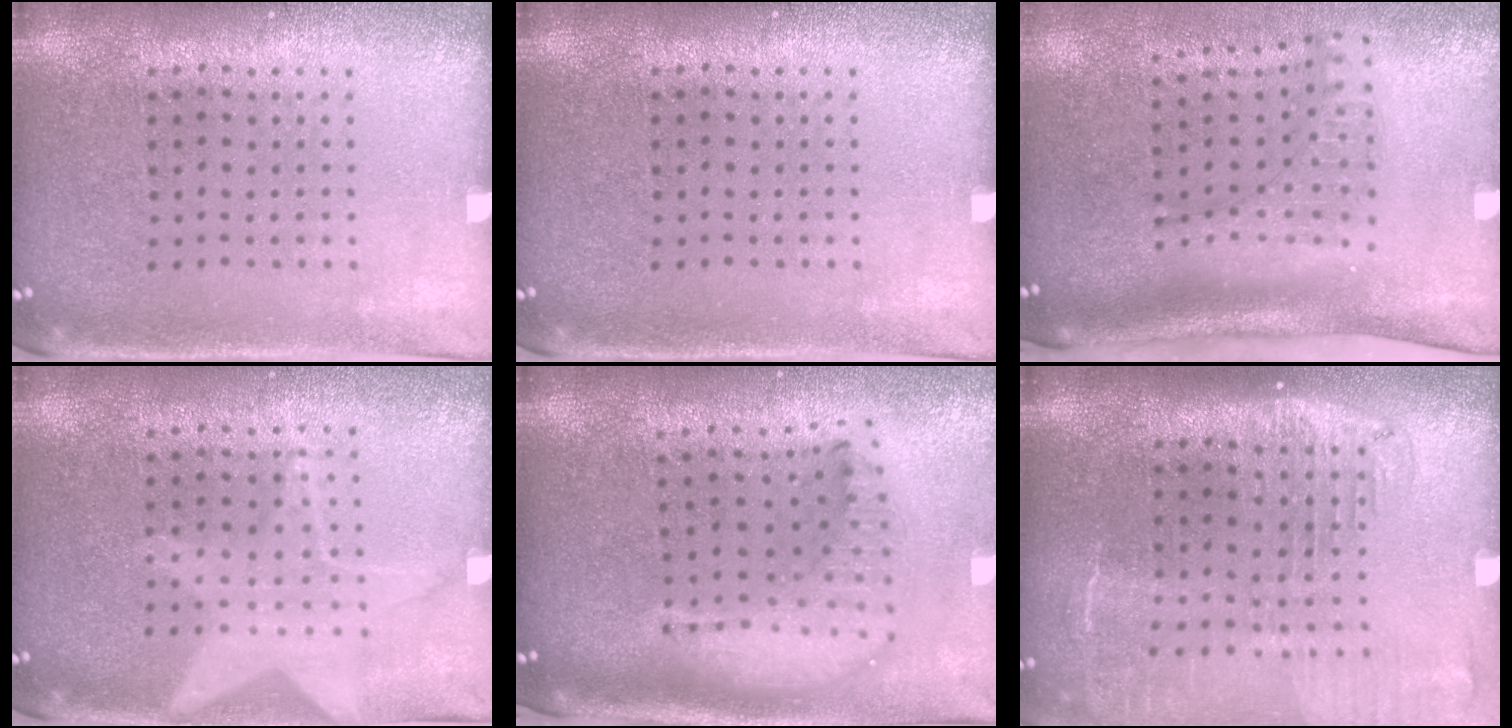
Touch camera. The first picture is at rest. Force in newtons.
{"total": 0.0}
{"total": 2.1, "press": 1.5, "slide": 1.4}
{"total": 0.5, "press": 0.5, "slide": 0.0}
{"total": 2.2, "press": 1.7, "slide": 1.4}
{"total": 2.3, "press": 1.9, "slide": 1.4}